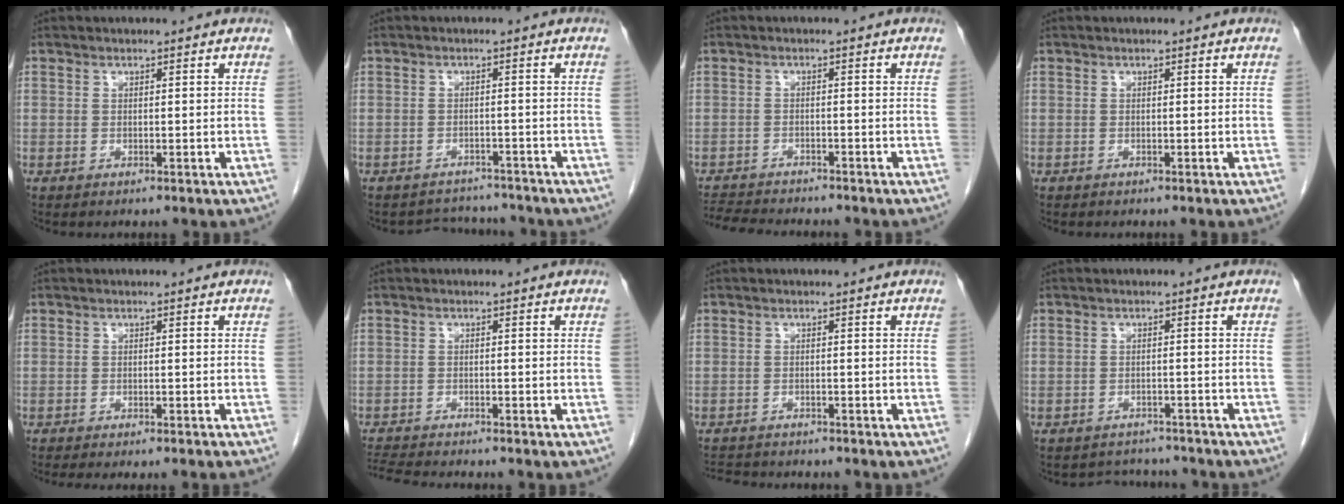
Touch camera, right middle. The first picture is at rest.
{"total": 5.0, "force": [-4.7, 1.4, -0.6], "torque": [0.006, 0.015, -0.063]}
{"total": 7.7, "force": [-7.2, 1.0, 2.4], "torque": [-0.040, -0.009, -0.114]}
{"total": 0.0}
{"total": 4.4, "force": [-3.9, -0.2, 2.0], "torque": [-0.015, -0.004, -0.053]}
{"total": 5.2, "force": [-5.0, -0.4, 1.4], "torque": [-0.027, -0.019, -0.088]}
{"total": 5.2, "force": [-4.9, 1.3, 1.2], "torque": [-0.020, -0.008, -0.075]}
{"total": 4.5, "force": [-4.2, 1.6, -0.4], "torque": [0.005, 0.012, -0.056]}